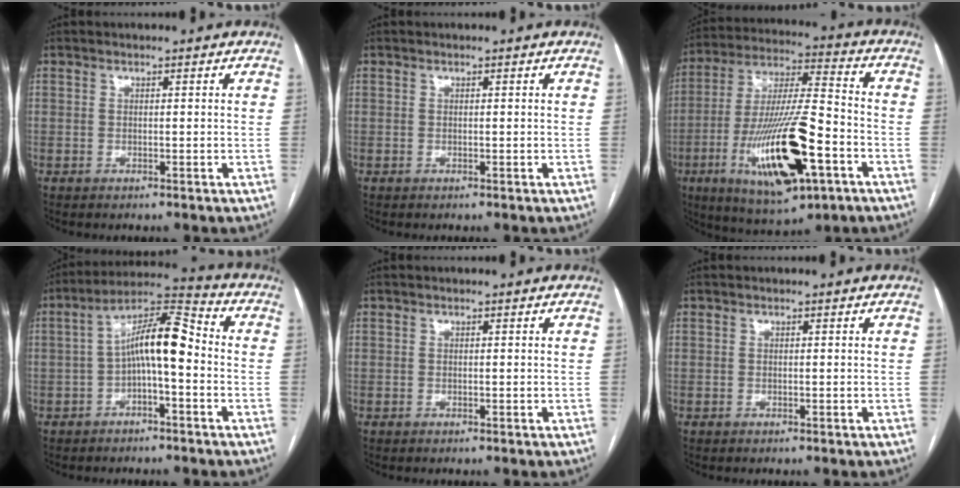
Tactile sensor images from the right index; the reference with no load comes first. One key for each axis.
{"total": 0.0}
{"total": 20.7, "fx": -7.7, "fy": 4.4, "fz": 18.8, "tx": -0.376, "ty": -0.021, "tz": -0.123}
{"total": 9.8, "fx": -0.9, "fy": 2.3, "fz": 9.5, "tx": -0.164, "ty": 0.039, "tz": -0.018}
{"total": 0.0}
{"total": 0.0}